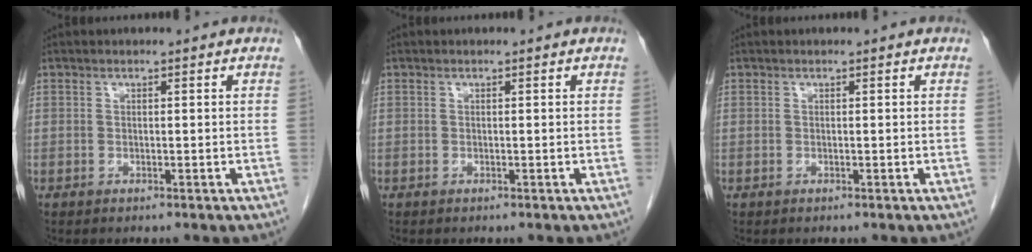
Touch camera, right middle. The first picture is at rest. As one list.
[{"total": 0.0}, {"total": 0.0}]